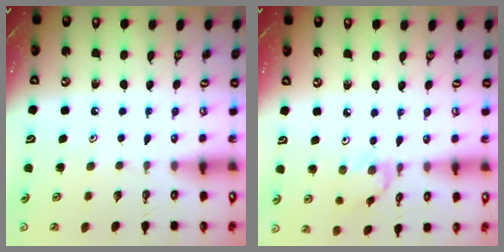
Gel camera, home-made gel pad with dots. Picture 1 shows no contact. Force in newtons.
{"total": 1.3, "press": 1.2, "slide": 0.4}